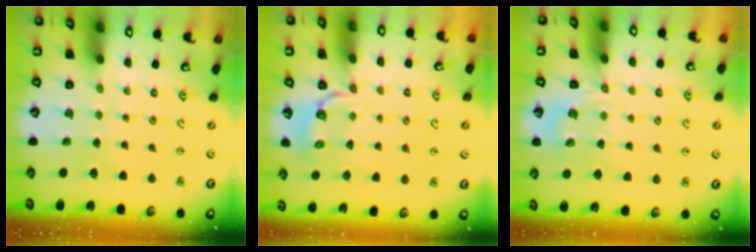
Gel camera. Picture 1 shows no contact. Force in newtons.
{"total": 3.3, "press": 2.1, "slide": 2.6}
{"total": 3.8, "press": 3.3, "slide": 1.8}